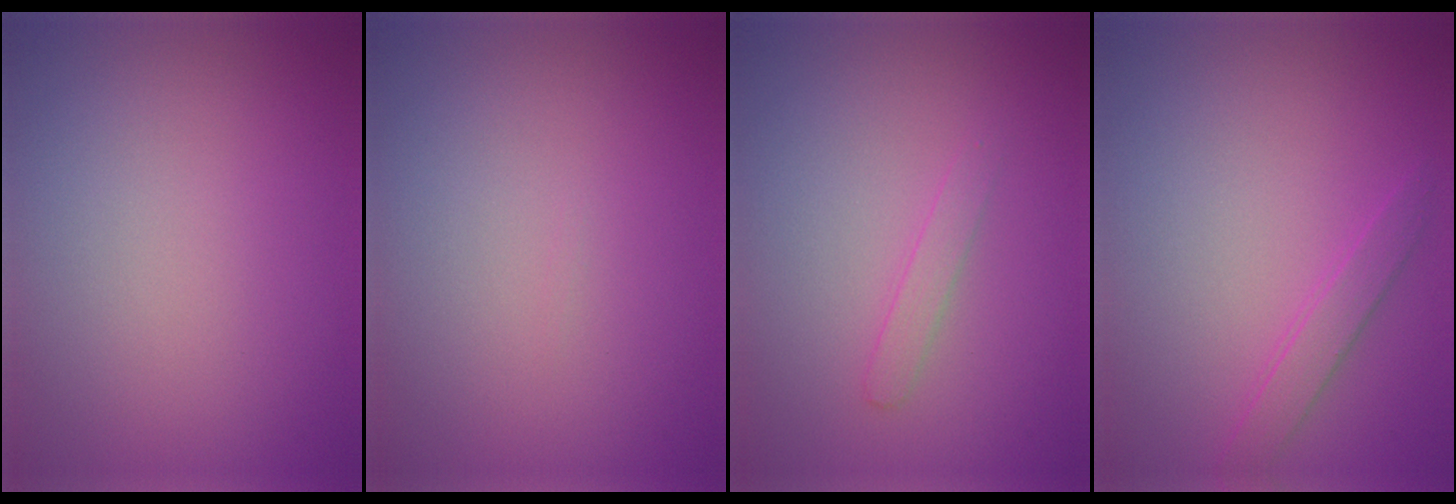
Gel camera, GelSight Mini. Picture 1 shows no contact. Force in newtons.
{"total": 0.0}
{"total": 1.2, "press": 1.2, "slide": 0.0}
{"total": 1.6, "press": 1.6, "slide": 0.0}